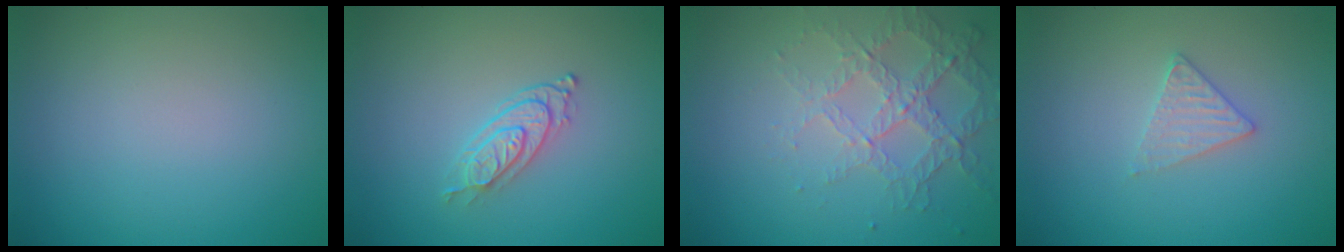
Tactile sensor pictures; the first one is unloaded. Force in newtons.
{"total": 2.5, "press": 2.0, "slide": 1.5}
{"total": 4.2, "press": 3.0, "slide": 2.9}
{"total": 1.8, "press": 1.8, "slide": 0.3}